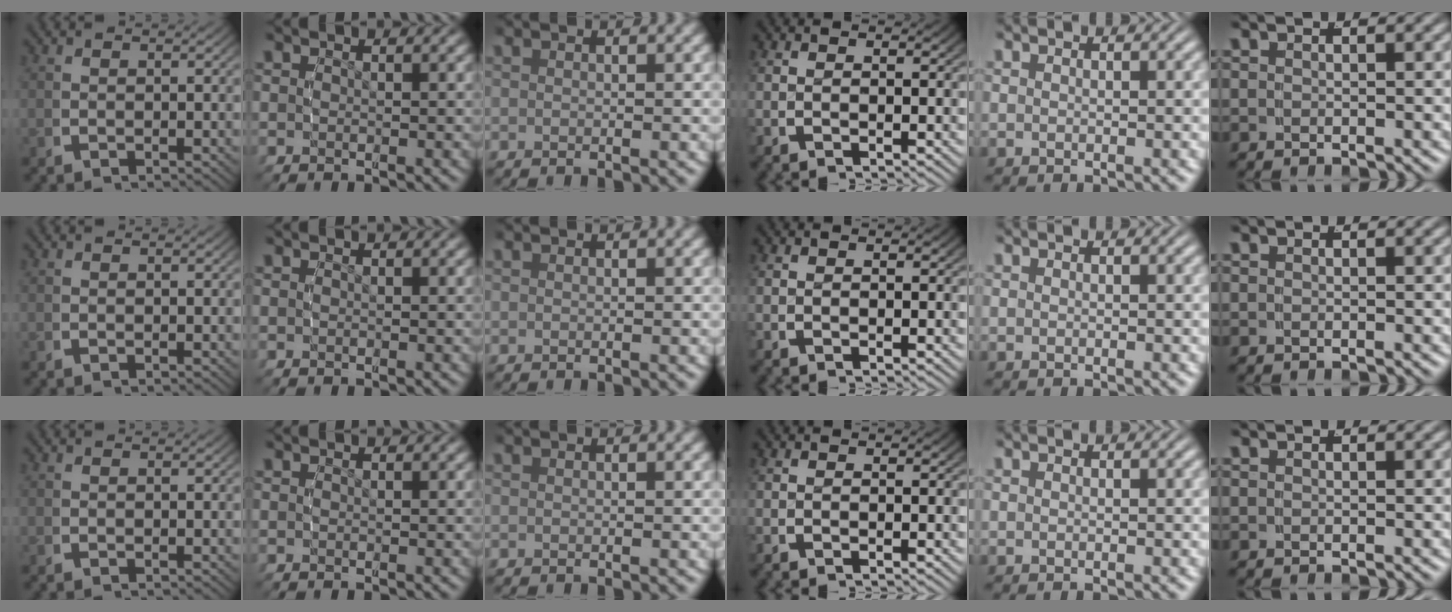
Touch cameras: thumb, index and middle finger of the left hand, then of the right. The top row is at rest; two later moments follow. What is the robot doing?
{"motion": "reach", "object": "coat"}